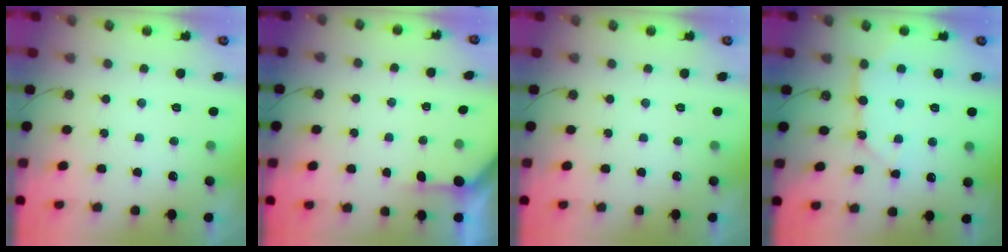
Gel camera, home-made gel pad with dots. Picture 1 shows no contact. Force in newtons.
{"total": 1.7, "press": 1.7, "slide": 0.2}
{"total": 0.5, "press": 0.4, "slide": 0.4}
{"total": 10.1, "press": 10.0, "slide": 0.7}